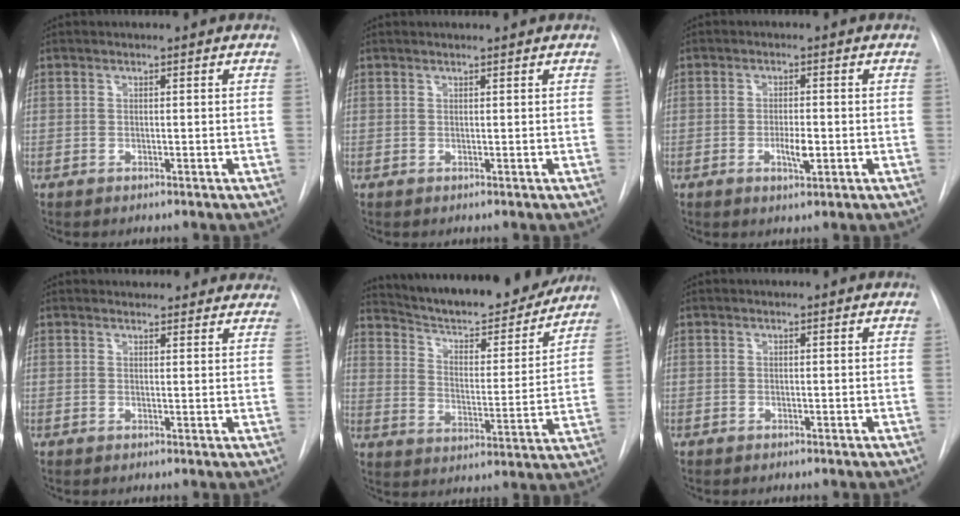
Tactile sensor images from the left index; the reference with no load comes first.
{"total": 1.3, "force": [1.3, -0.1, 0.3], "torque": [-0.005, 0.011, 0.022]}
{"total": 3.1, "force": [-0.8, 0.8, 2.9], "torque": [-0.050, -0.001, -0.011]}
{"total": 12.3, "force": [11.4, 4.0, 2.2], "torque": [0.001, 0.014, 0.118]}
{"total": 20.9, "force": [19.1, 3.4, 7.6], "torque": [-0.120, -0.016, 0.275]}
{"total": 0.0}